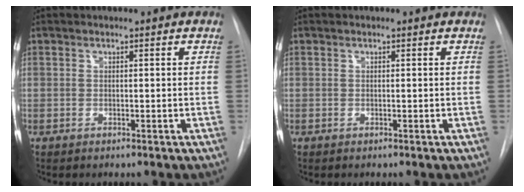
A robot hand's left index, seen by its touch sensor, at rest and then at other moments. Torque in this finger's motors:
{"motor_torque": [0.02, 0.04, 0.00, 0.00]}